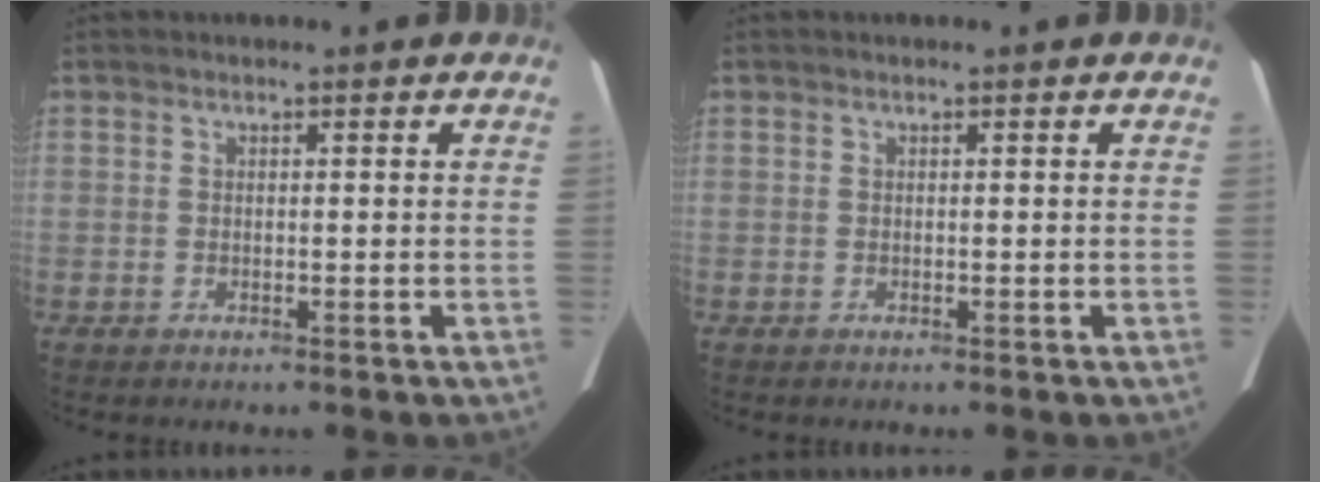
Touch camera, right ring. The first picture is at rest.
{"total": 0.0}